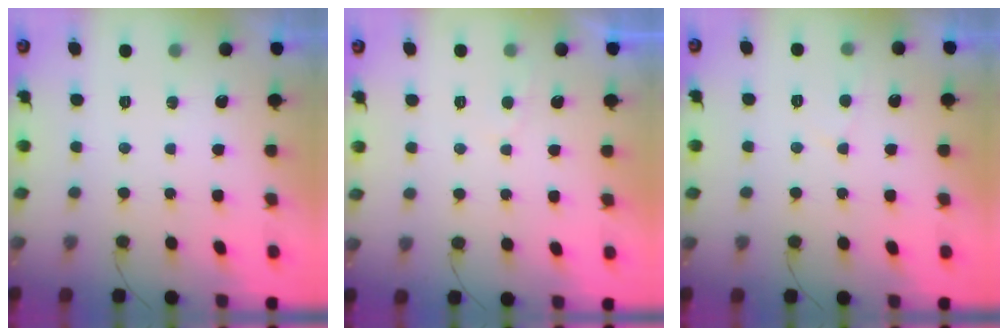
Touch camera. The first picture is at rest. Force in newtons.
{"total": 1.4, "press": 1.4, "slide": 0.2}
{"total": 2.7, "press": 2.7, "slide": 0.3}